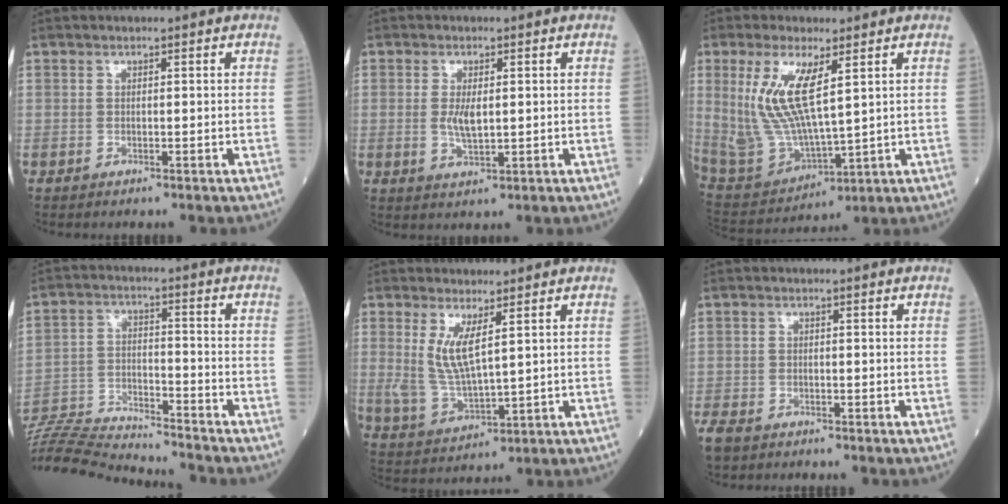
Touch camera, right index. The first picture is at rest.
{"total": 3.6, "force": [0.2, 0.8, 3.5], "torque": [-0.073, -0.007, 0.007]}
{"total": 13.3, "force": [4.4, 3.4, 12.1], "torque": [-0.271, -0.009, 0.100]}
{"total": 17.8, "force": [-17.2, 0.4, 4.5], "torque": [-0.098, -0.001, -0.284]}
{"total": 6.8, "force": [2.3, 1.1, 6.3], "torque": [-0.142, -0.013, 0.057]}
{"total": 4.4, "force": [-3.7, 1.9, 1.7], "torque": [-0.037, -0.008, -0.063]}